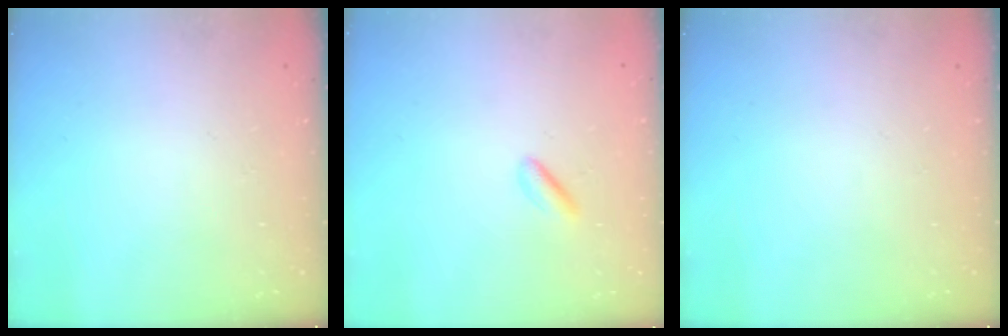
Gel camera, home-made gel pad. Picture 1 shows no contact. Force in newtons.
{"total": 2.4, "press": 2.3, "slide": 0.6}
{"total": 0.0}